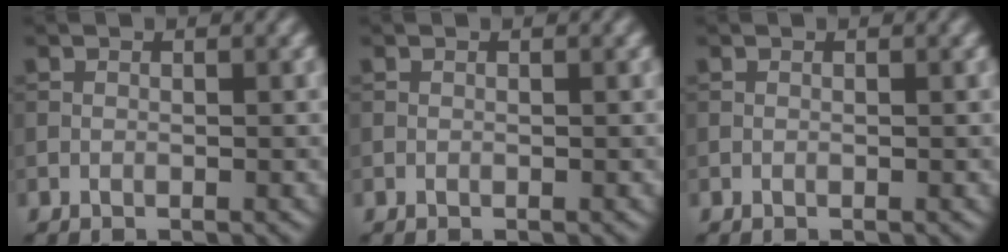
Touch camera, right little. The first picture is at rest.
{"total": 0.0}
{"total": 0.0}